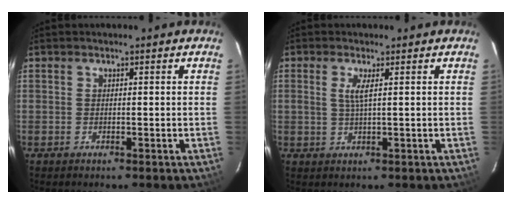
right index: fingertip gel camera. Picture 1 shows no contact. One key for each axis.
{"total": 2.3, "fx": 0.7, "fy": 0.0, "fz": 2.2, "tx": -0.046, "ty": -0.001, "tz": 0.013}